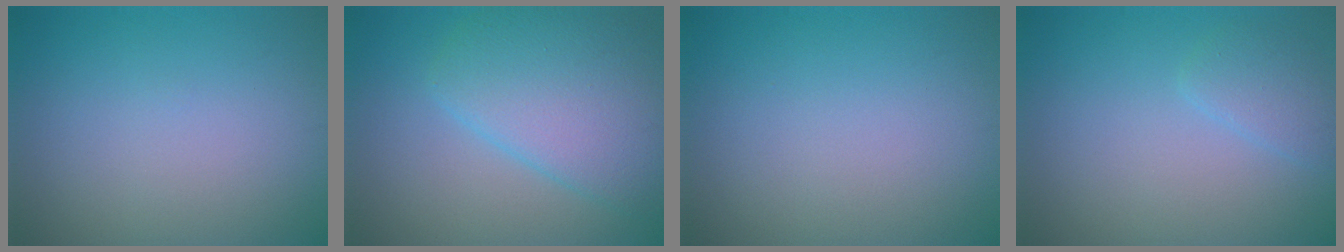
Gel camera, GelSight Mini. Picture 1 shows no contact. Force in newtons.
{"total": 7.0, "press": 7.0, "slide": 0.4}
{"total": 0.0}
{"total": 1.7, "press": 1.7, "slide": 0.1}